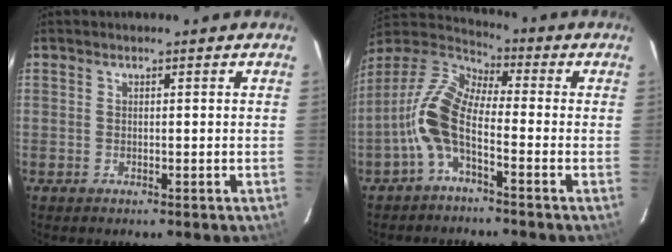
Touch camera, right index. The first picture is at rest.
{"total": 10.7, "force": [-3.9, 4.4, 8.9], "torque": [-0.194, 0.014, -0.086]}